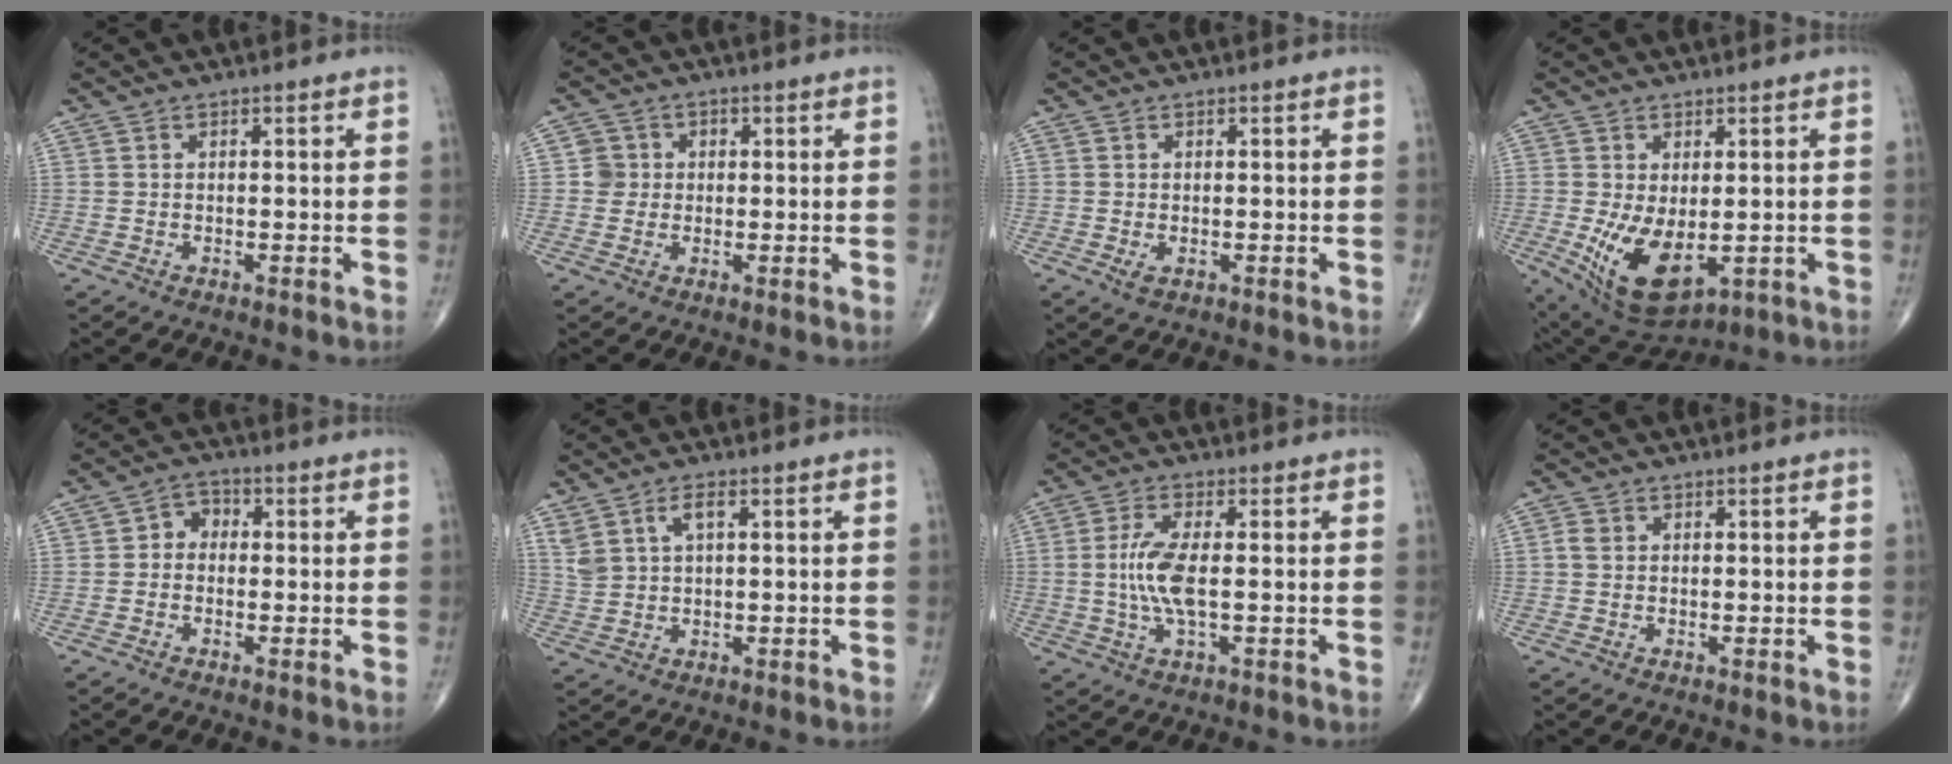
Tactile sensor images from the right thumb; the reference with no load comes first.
{"total": 3.5, "force": [0.2, 3.5, 0.4], "torque": [0.021, 0.008, -0.003]}
{"total": 1.4, "force": [-0.3, 0.8, 1.1], "torque": [-0.020, 0.000, -0.001]}
{"total": 11.6, "force": [-2.0, 6.2, 9.6], "torque": [-0.166, -0.017, -0.008]}
{"total": 3.5, "force": [-0.2, 2.9, 1.9], "torque": [-0.011, 0.016, -0.017]}
{"total": 4.4, "force": [2.1, 2.0, 3.3], "torque": [-0.066, -0.003, 0.045]}
{"total": 7.0, "force": [-0.2, 2.1, 6.7], "torque": [-0.156, -0.002, -0.008]}
{"total": 1.5, "force": [0.2, 1.2, 0.7], "torque": [-0.014, 0.004, 0.005]}